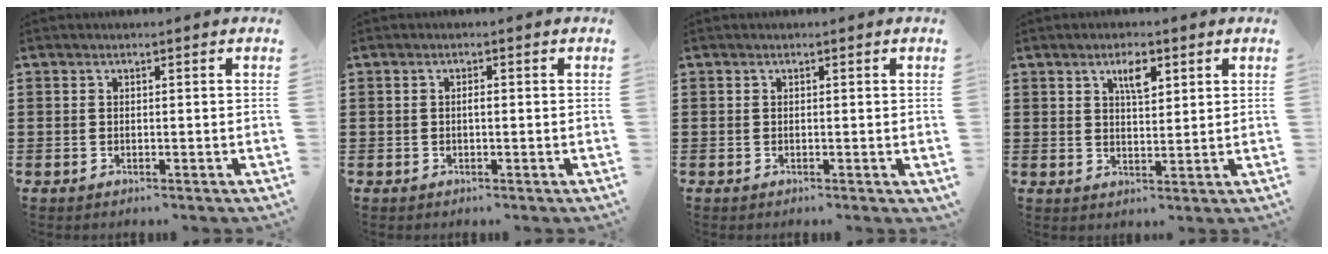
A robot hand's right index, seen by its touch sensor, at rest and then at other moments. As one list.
[{"total": 0.8, "force": [-0.2, 0.2, 0.8], "torque": [-0.015, -0.004, -0.002]}, {"total": 0.0}, {"total": 3.9, "force": [2.1, 1.4, 2.9], "torque": [-0.047, 0.000, 0.033]}]